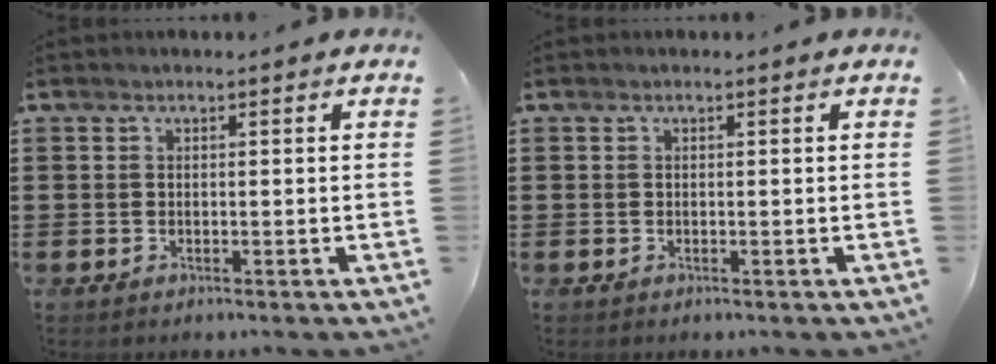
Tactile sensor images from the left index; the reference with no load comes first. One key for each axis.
{"total": 0.0}